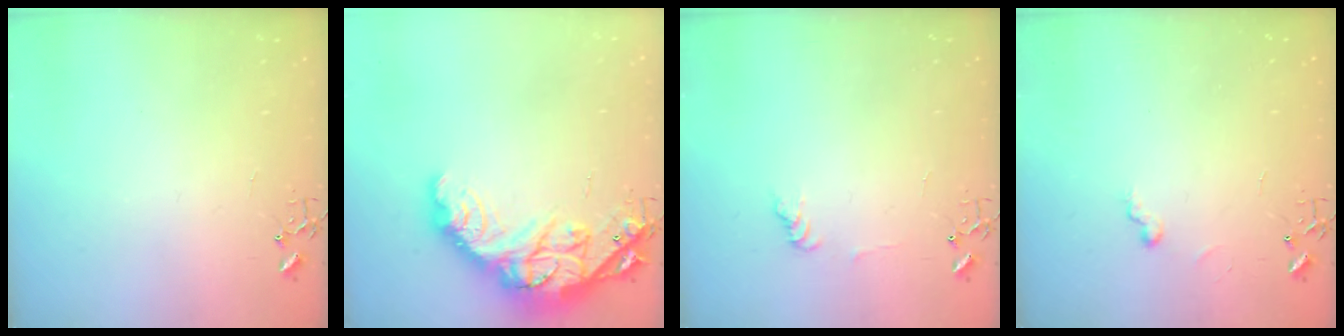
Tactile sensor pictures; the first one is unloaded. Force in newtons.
{"total": 22.0, "press": 21.9, "slide": 1.6}
{"total": 5.3, "press": 5.3, "slide": 0.2}
{"total": 6.2, "press": 6.2, "slide": 0.5}